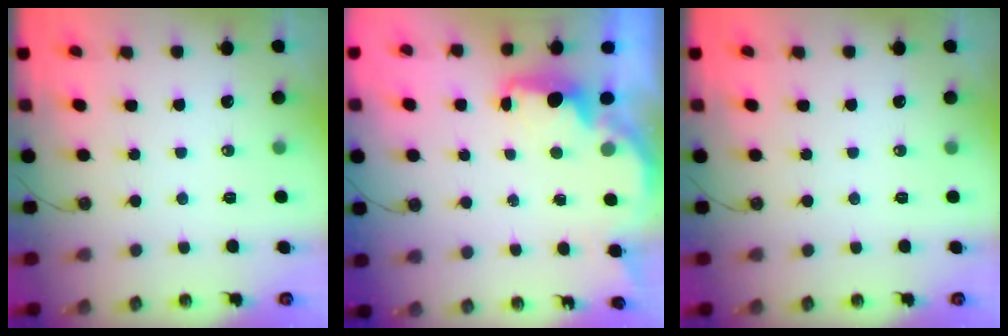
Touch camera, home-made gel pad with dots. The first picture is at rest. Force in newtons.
{"total": 2.2, "press": 2.1, "slide": 0.5}
{"total": 0.0}